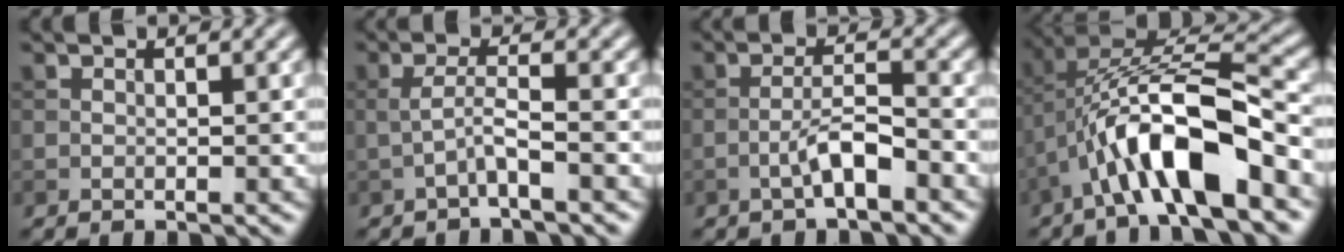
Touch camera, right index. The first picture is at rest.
{"total": 2.1, "force": [-0.9, 0.1, 1.9], "torque": [-0.040, 0.010, -0.024]}
{"total": 3.2, "force": [-1.7, 0.7, 2.7], "torque": [-0.051, 0.013, -0.034]}
{"total": 10.5, "force": [-3.8, 3.4, 9.2], "torque": [-0.171, 0.014, -0.067]}